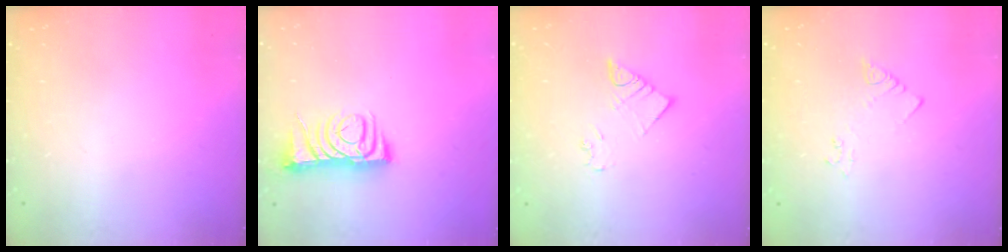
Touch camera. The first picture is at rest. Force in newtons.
{"total": 6.7, "press": 6.7, "slide": 0.4}
{"total": 3.9, "press": 3.9, "slide": 0.1}
{"total": 2.6, "press": 2.6, "slide": 0.3}